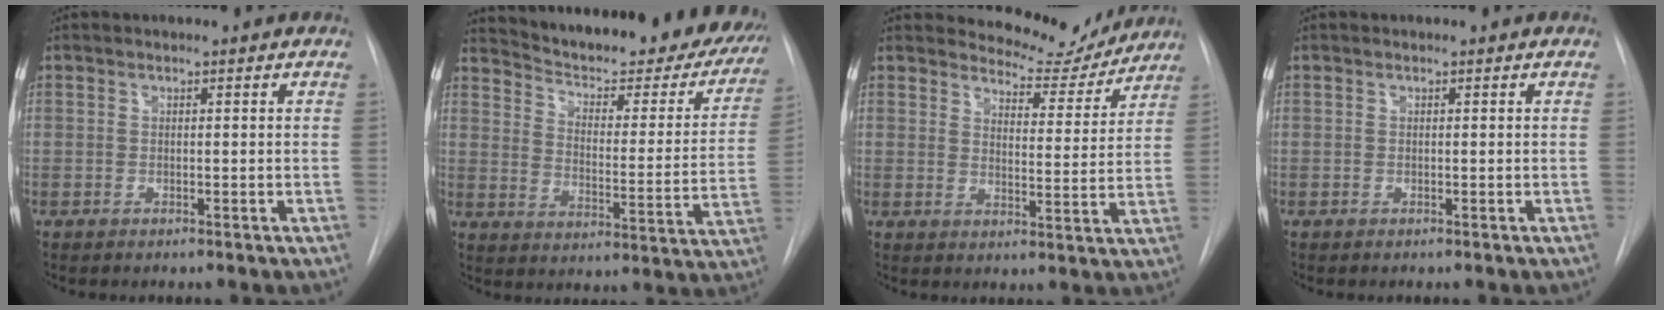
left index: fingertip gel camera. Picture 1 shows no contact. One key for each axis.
{"total": 29.6, "fx": 25.8, "fy": 6.8, "fz": 12.8, "tx": -0.194, "ty": -0.064, "tz": 0.317}
{"total": 8.5, "fx": 8.2, "fy": 2.1, "fz": 0.0, "tx": 0.005, "ty": -0.022, "tz": 0.106}
{"total": 0.0}